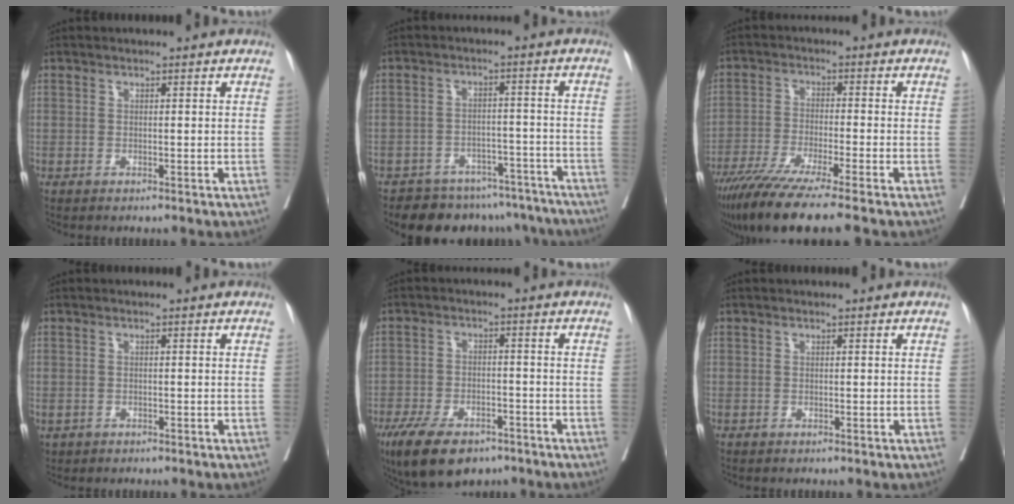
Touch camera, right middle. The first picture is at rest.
{"total": 14.2, "force": [-12.5, 6.0, 3.1], "torque": [-0.031, 0.023, -0.145]}
{"total": 12.5, "force": [-9.6, -0.7, 7.9], "torque": [-0.127, -0.040, -0.158]}
{"total": 1.5, "force": [-0.7, 1.1, 0.6], "torque": [-0.021, 0.000, -0.006]}
{"total": 11.5, "force": [-8.0, 4.9, 6.6], "torque": [-0.124, -0.010, -0.129]}
{"total": 0.0}